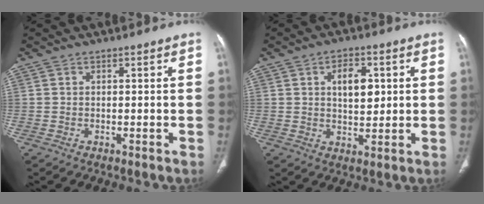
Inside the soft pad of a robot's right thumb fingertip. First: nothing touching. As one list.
[{"total": 7.1, "force": [1.8, 4.0, 5.6], "torque": [-0.062, -0.012, 0.029]}]